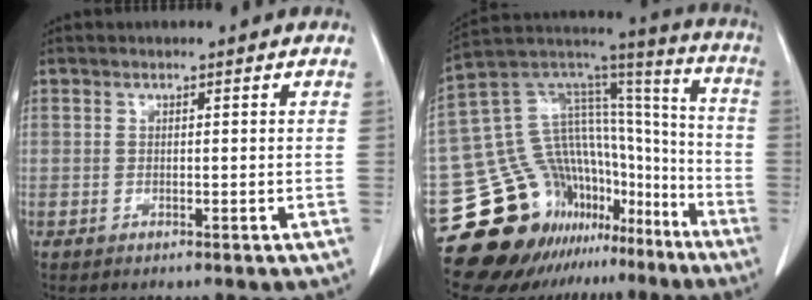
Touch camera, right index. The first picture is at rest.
{"total": 23.7, "force": [-16.2, 13.4, 10.8], "torque": [-0.181, 0.073, -0.263]}